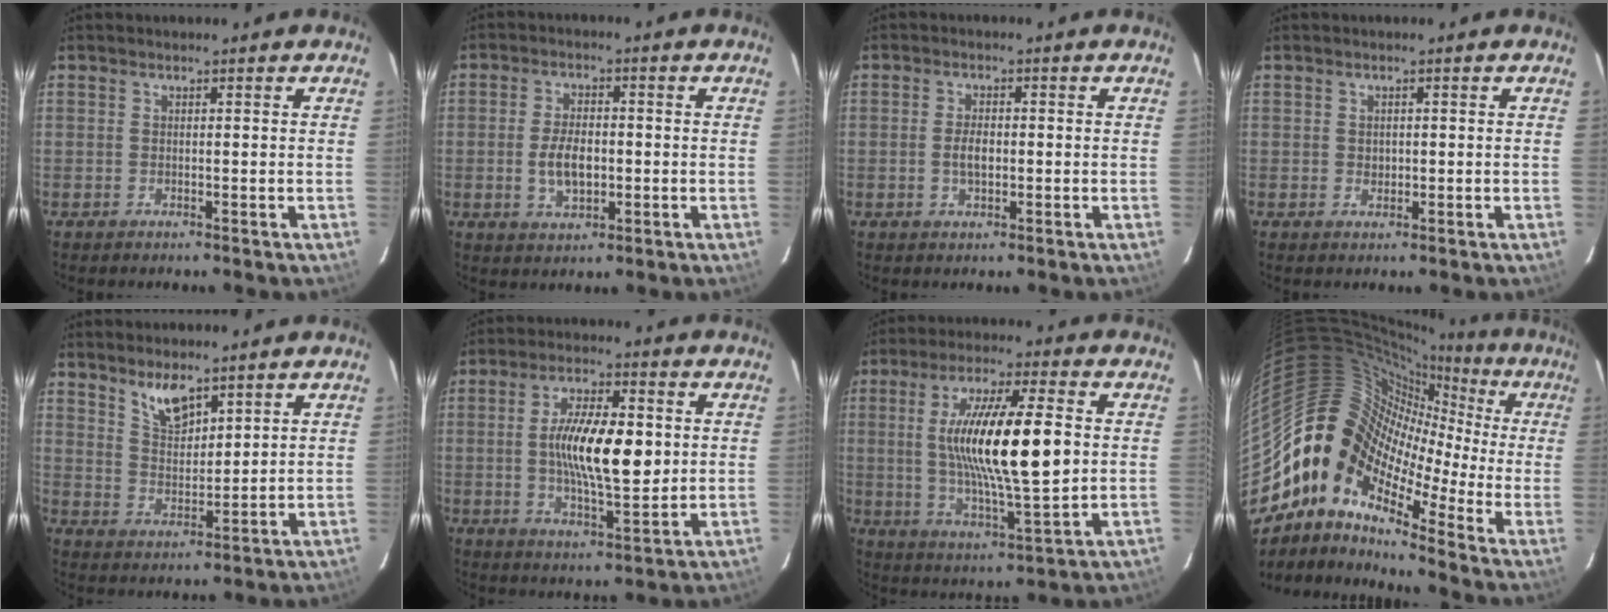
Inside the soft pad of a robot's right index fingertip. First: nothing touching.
{"total": 6.4, "force": [-0.9, 3.4, 5.3], "torque": [-0.106, 0.001, -0.011]}
{"total": 3.0, "force": [-0.2, 1.5, 2.6], "torque": [-0.050, 0.002, -0.003]}
{"total": 1.2, "force": [0.3, 1.0, 0.5], "torque": [-0.005, 0.002, 0.005]}
{"total": 6.3, "force": [4.7, 2.2, 3.6], "torque": [-0.063, 0.002, 0.094]}
{"total": 13.3, "force": [0.8, 4.5, 12.5], "torque": [-0.223, 0.001, 0.013]}
{"total": 18.4, "force": [1.6, 3.9, 18.0], "torque": [-0.323, -0.004, 0.031]}
{"total": 13.6, "force": [-3.7, 9.8, 8.8], "torque": [-0.126, 0.014, -0.101]}